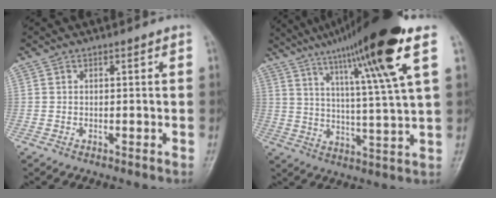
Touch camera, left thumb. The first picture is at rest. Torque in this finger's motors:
{"motor_torque": [1.64, -0.47, 1.68, -1.09, 0.20]}